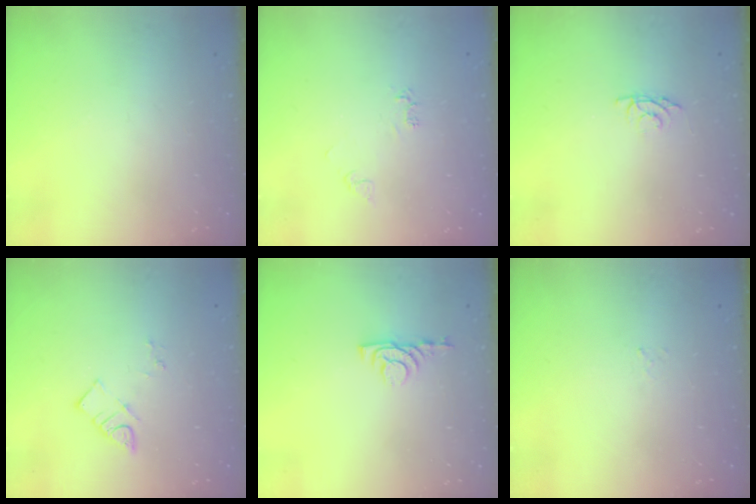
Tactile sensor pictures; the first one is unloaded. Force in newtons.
{"total": 4.3, "press": 4.3, "slide": 0.5}
{"total": 3.4, "press": 3.3, "slide": 0.5}
{"total": 3.4, "press": 3.4, "slide": 0.2}
{"total": 3.7, "press": 3.7, "slide": 0.6}
{"total": 1.5, "press": 1.5, "slide": 0.2}